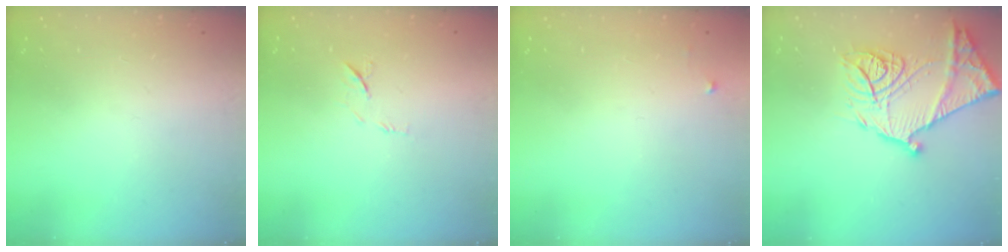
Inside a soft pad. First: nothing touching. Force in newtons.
{"total": 6.8, "press": 6.7, "slide": 0.8}
{"total": 2.5, "press": 2.5, "slide": 0.4}
{"total": 20.5, "press": 20.5, "slide": 1.8}